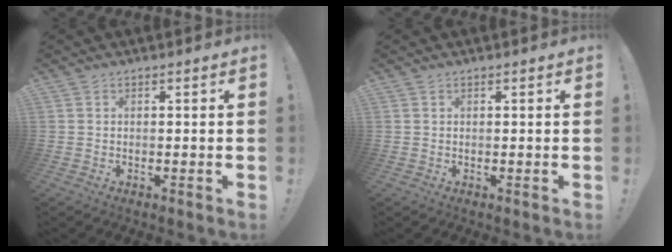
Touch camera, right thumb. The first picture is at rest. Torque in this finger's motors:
{"motor_torque": [-0.05, 0.14, -0.15, 0.06, 0.05]}